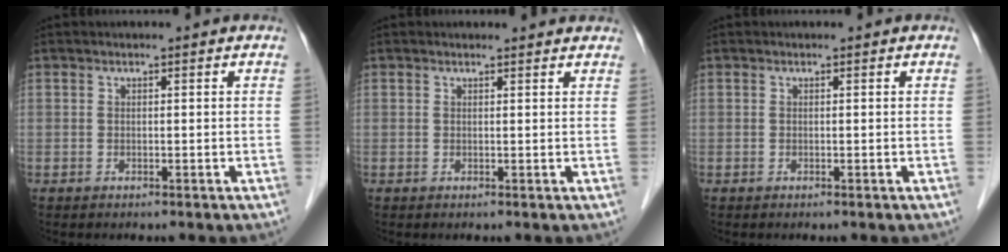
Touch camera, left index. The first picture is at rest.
{"total": 3.0, "force": [2.9, 0.4, 0.4], "torque": [-0.012, 0.007, 0.026]}
{"total": 0.0}